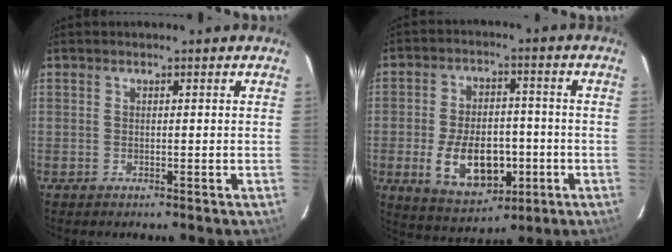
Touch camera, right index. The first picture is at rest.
{"total": 13.7, "force": [-3.8, 8.0, 10.4], "torque": [-0.207, -0.001, -0.043]}